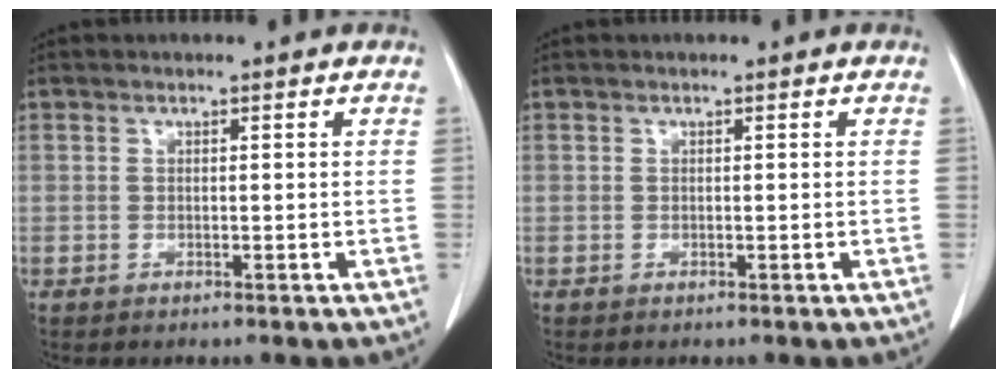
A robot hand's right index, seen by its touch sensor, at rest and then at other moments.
{"total": 0.0}